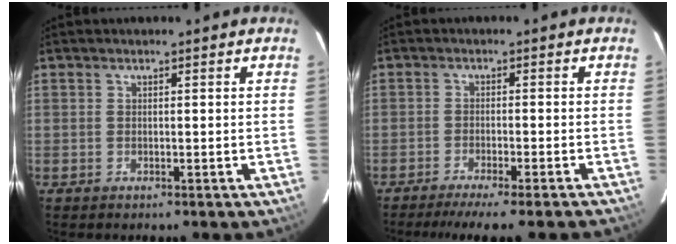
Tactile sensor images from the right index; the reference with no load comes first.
{"total": 10.2, "force": [-8.9, -0.2, 5.0], "torque": [-0.093, -0.029, -0.130]}